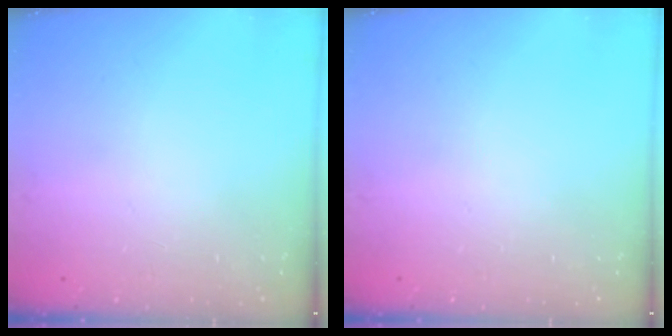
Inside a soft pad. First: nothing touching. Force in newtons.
{"total": 0.0}